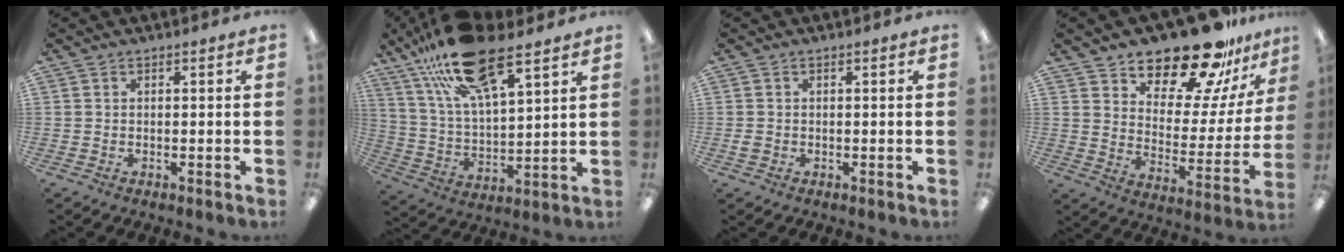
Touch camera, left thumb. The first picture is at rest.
{"total": 21.7, "force": [14.2, 7.8, 14.4], "torque": [-0.265, -0.054, 0.249]}
{"total": 1.1, "force": [0.1, 0.8, 0.7], "torque": [-0.013, 0.004, 0.000]}
{"total": 20.0, "force": [17.2, 6.5, 7.7], "torque": [-0.121, -0.135, 0.296]}